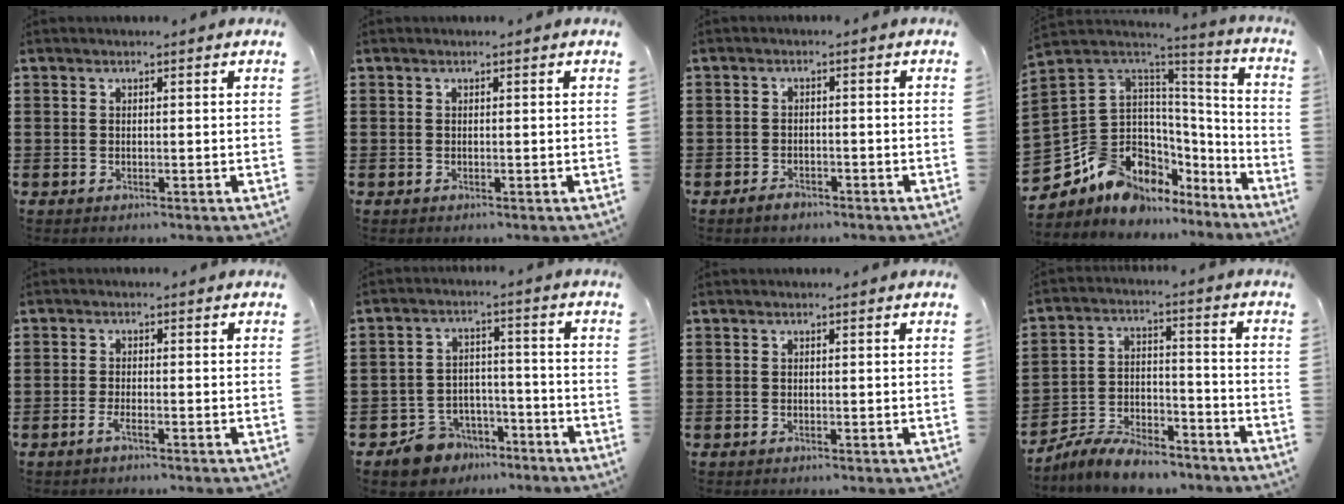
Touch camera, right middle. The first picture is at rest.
{"total": 0.0}
{"total": 1.7, "force": [-1.5, 0.7, 0.4], "torque": [-0.011, 0.002, -0.031]}
{"total": 10.5, "force": [-6.5, 7.6, 3.2], "torque": [-0.120, -0.016, -0.126]}
{"total": 1.9, "force": [-1.4, 0.2, 1.3], "torque": [-0.040, -0.006, -0.030]}
{"total": 6.6, "force": [-5.8, 3.0, 0.5], "torque": [-0.023, 0.025, -0.119]}
{"total": 0.0}
{"total": 7.9, "force": [-7.4, 1.8, 2.2], "torque": [-0.046, 0.017, -0.144]}